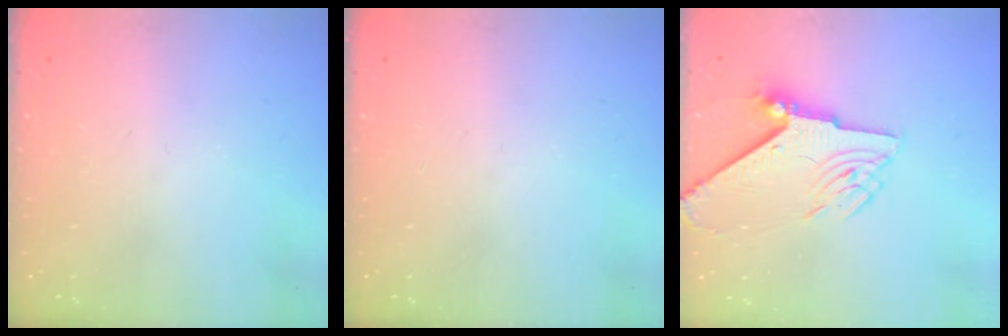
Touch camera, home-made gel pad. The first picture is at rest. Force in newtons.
{"total": 0.0}
{"total": 8.1, "press": 8.1, "slide": 0.6}